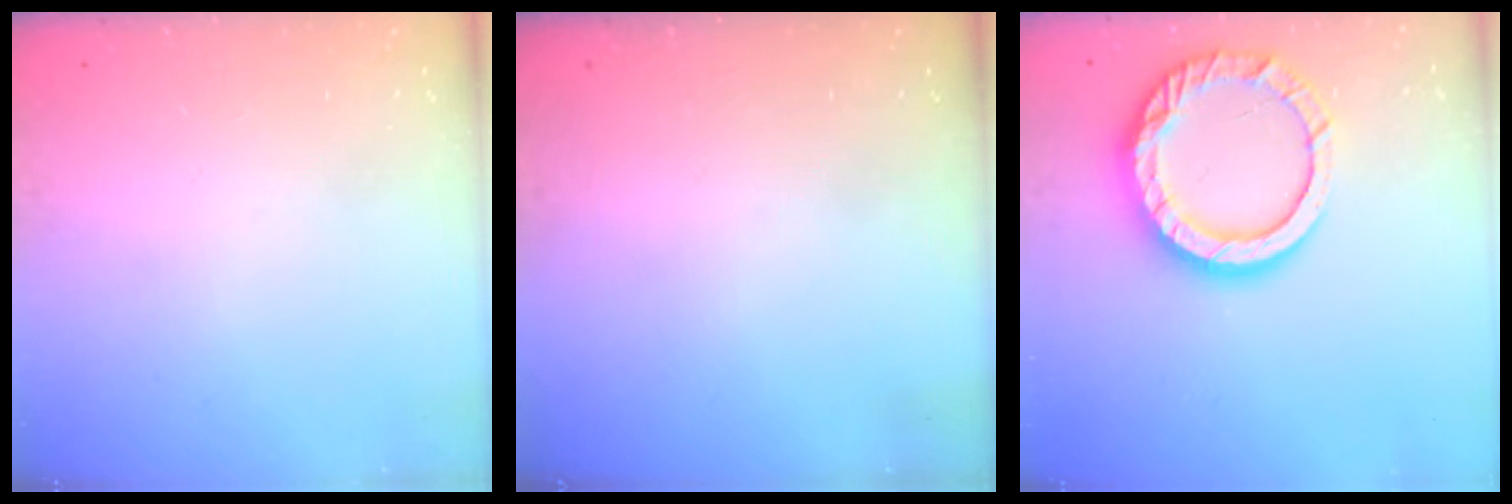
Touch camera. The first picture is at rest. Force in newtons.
{"total": 0.0}
{"total": 15.3, "press": 15.2, "slide": 1.3}